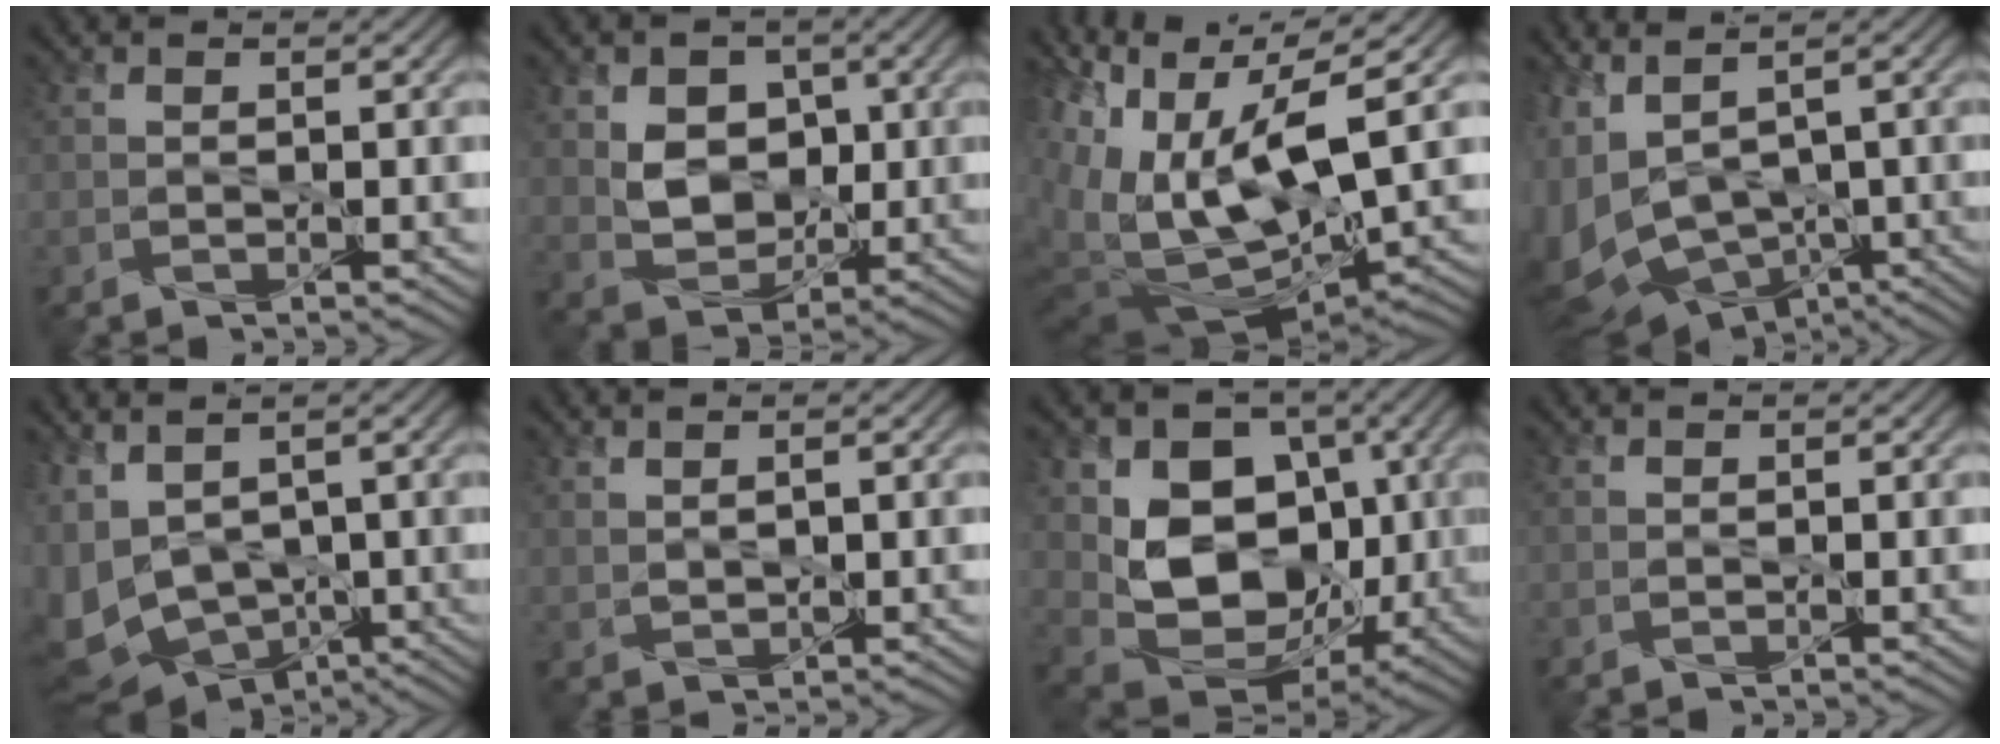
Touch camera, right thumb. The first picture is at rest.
{"total": 6.4, "force": [0.9, 4.9, 4.0], "torque": [-0.089, -0.004, 0.015]}
{"total": 16.9, "force": [0.1, 6.4, 15.7], "torque": [-0.300, -0.001, 0.010]}
{"total": 13.2, "force": [-0.7, 8.7, 9.9], "torque": [-0.261, -0.040, 0.039]}
{"total": 11.5, "force": [0.4, 8.2, 8.1], "torque": [-0.225, -0.028, 0.053]}
{"total": 1.6, "force": [1.0, 0.7, 1.0], "torque": [-0.030, -0.001, 0.029]}
{"total": 12.8, "force": [0.6, 9.7, 8.4], "torque": [-0.157, -0.025, 0.015]}
{"total": 0.0}